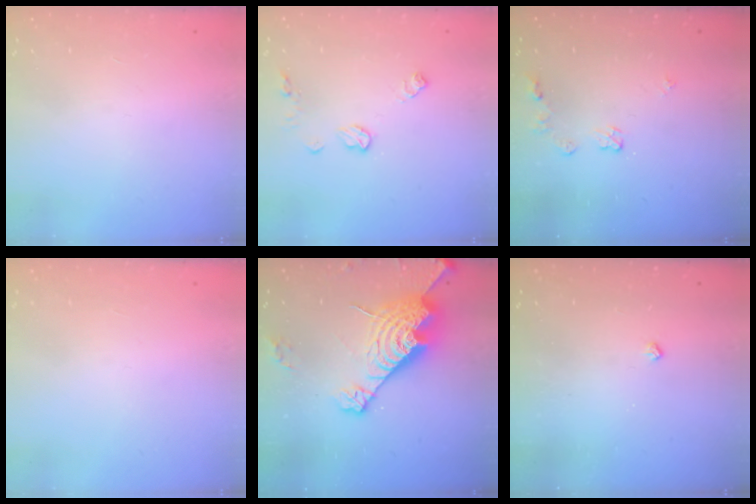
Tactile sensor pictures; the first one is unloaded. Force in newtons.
{"total": 7.9, "press": 7.9, "slide": 0.0}
{"total": 5.0, "press": 4.9, "slide": 0.2}
{"total": 0.0}
{"total": 19.6, "press": 19.5, "slide": 1.8}
{"total": 2.5, "press": 2.4, "slide": 0.5}